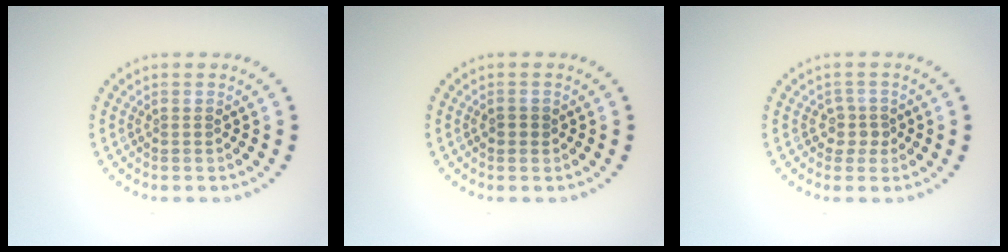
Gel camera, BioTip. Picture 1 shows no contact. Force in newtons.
{"total": 1.1, "press": 1.1, "slide": 0.1}
{"total": 1.7, "press": 1.2, "slide": 1.1}